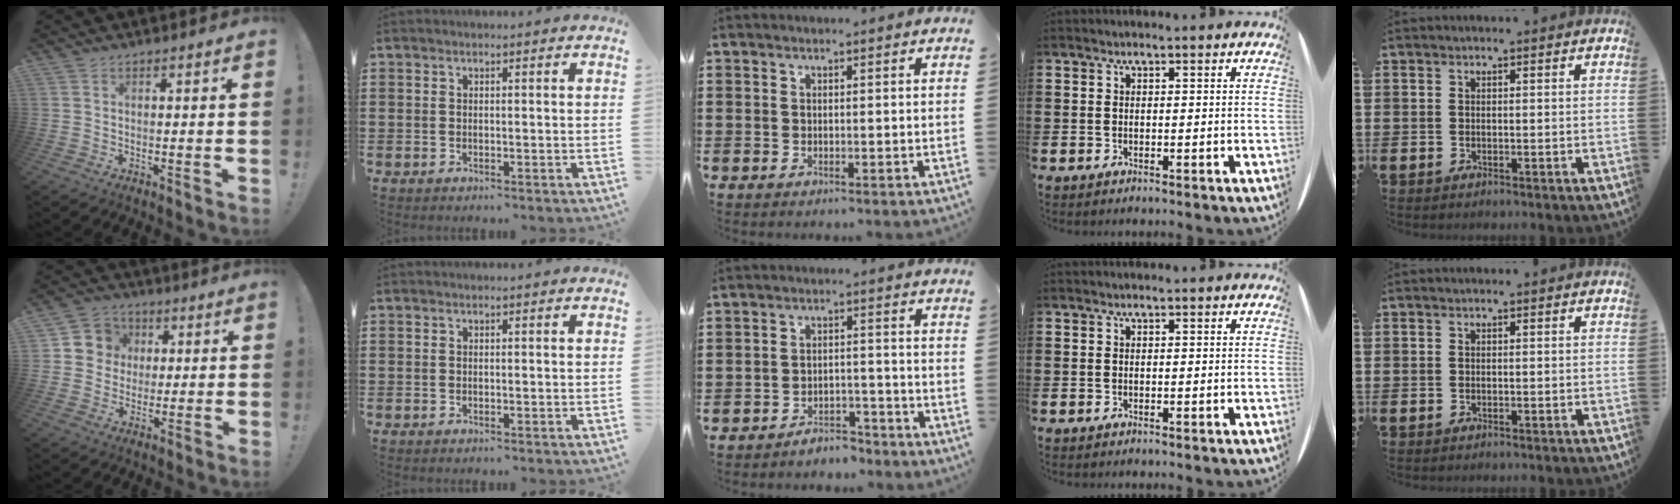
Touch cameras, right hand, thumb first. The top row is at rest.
{"thumb": {"total": 8.3, "force": [0.5, 8.1, 1.7], "torque": [-0.016, 0.005, 0.015]}, "middle": {"total": 3.6, "force": [-3.6, 0.4, 0.1], "torque": [-0.009, 0.003, -0.074]}}